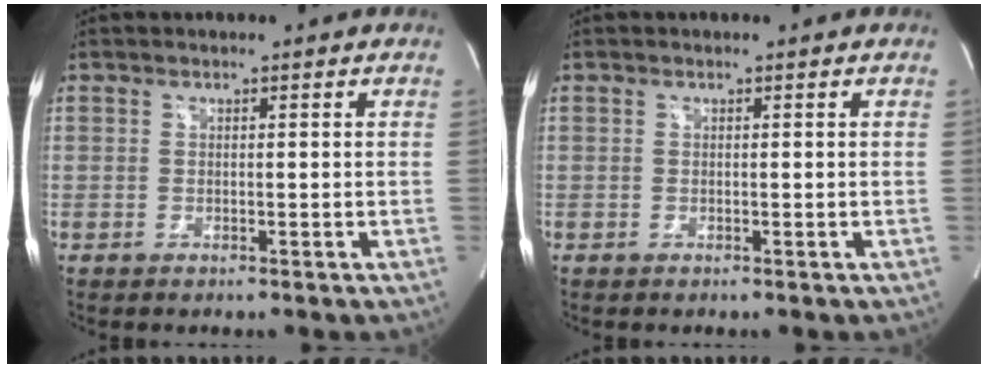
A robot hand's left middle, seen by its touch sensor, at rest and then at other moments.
{"total": 0.0}